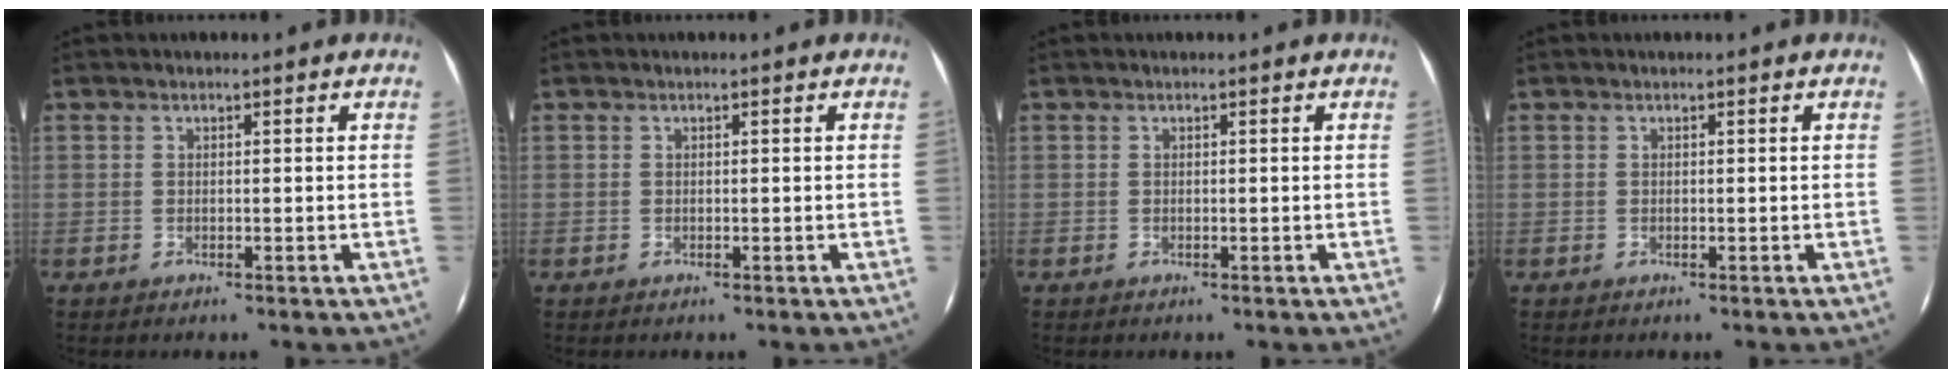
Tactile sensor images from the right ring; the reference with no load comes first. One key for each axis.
{"total": 0.0}
{"total": 0.0}
{"total": 0.0}